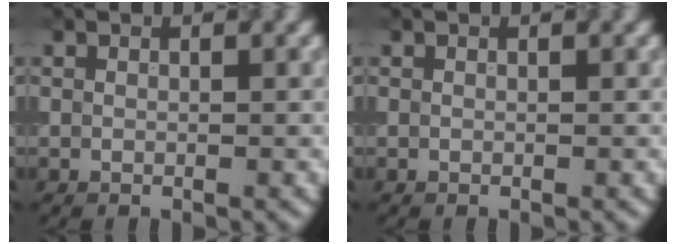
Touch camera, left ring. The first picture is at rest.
{"total": 0.0}